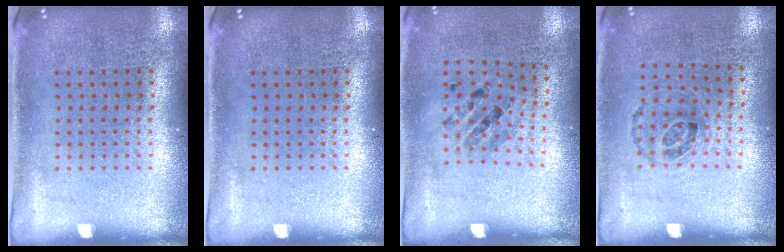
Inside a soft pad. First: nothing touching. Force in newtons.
{"total": 0.0}
{"total": 0.9, "press": 0.8, "slide": 0.5}
{"total": 0.9, "press": 0.7, "slide": 0.6}